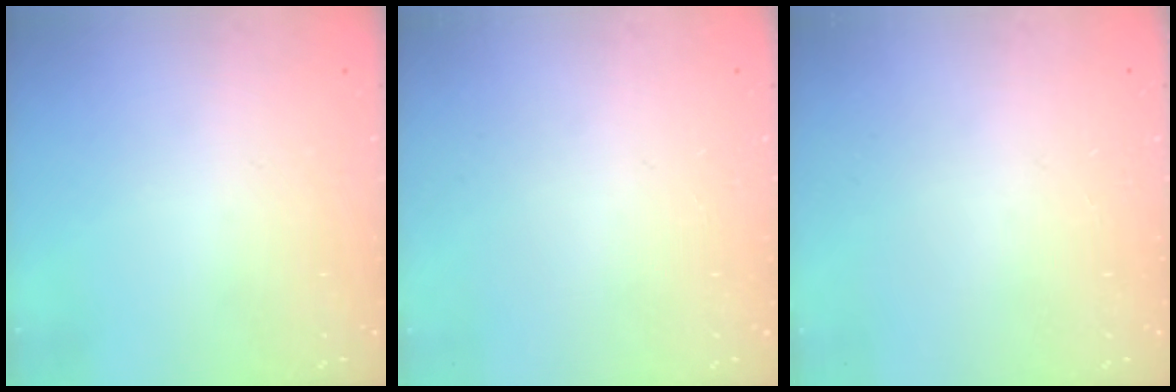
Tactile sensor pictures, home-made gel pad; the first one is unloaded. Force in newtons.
{"total": 0.0}
{"total": 0.0}